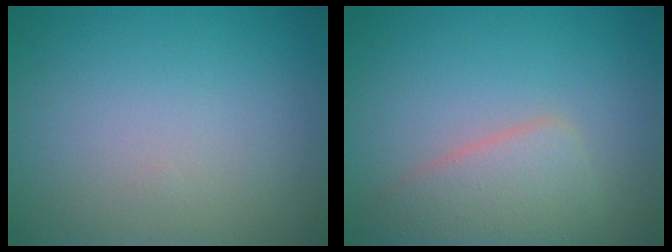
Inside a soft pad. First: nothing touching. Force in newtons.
{"total": 4.0, "press": 4.0, "slide": 0.1}